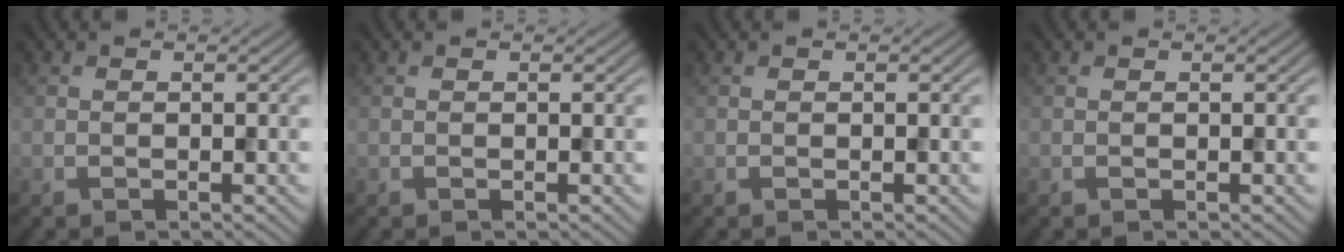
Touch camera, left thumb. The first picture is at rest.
{"total": 0.0}
{"total": 0.0}
{"total": 0.0}